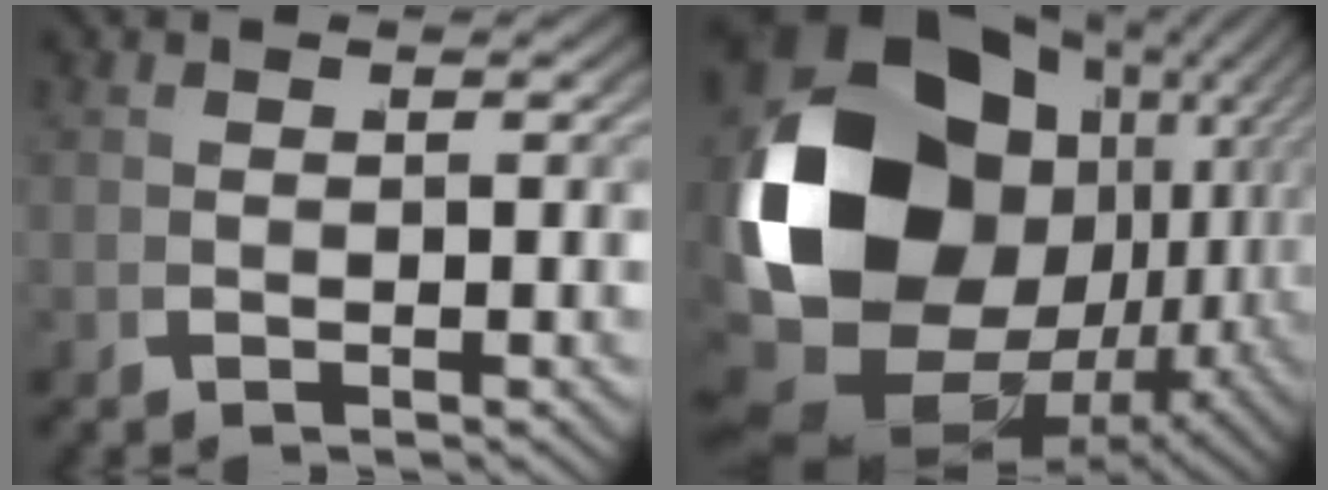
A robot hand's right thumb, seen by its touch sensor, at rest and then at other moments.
{"total": 25.8, "force": [-1.0, 17.3, 19.1], "torque": [-0.387, -0.069, 0.021]}